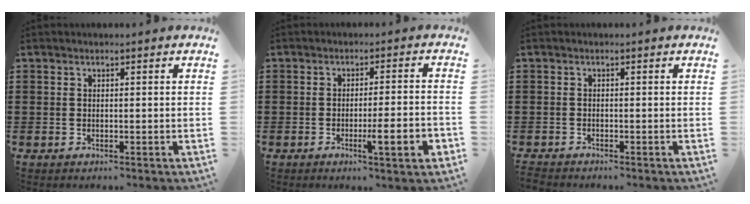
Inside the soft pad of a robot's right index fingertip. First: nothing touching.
{"total": 5.8, "force": [-2.2, 0.4, 5.4], "torque": [-0.085, -0.007, -0.034]}
{"total": 1.1, "force": [-1.1, 0.1, -0.2], "torque": [0.000, 0.003, -0.024]}